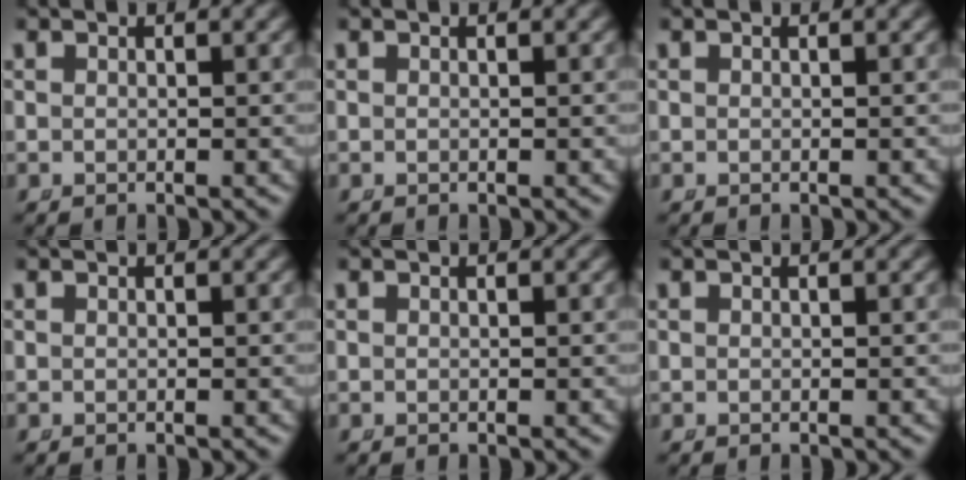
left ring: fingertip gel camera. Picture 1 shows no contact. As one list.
[{"total": 0.0}, {"total": 0.0}, {"total": 0.0}, {"total": 0.0}, {"total": 0.0}]